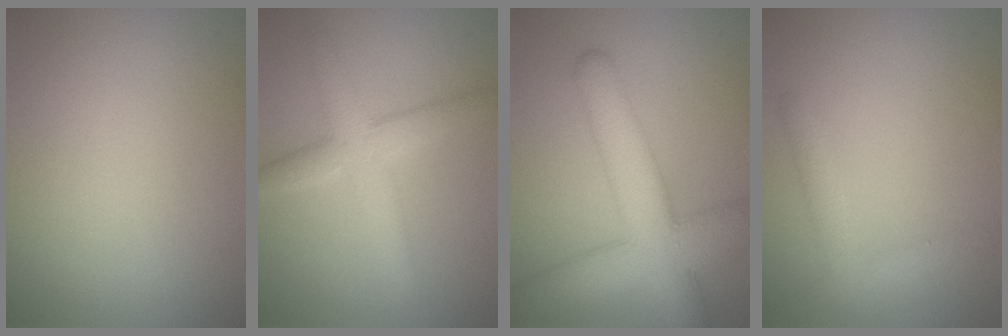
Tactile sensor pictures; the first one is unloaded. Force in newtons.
{"total": 4.1, "press": 4.1, "slide": 0.1}
{"total": 8.7, "press": 8.7, "slide": 0.2}
{"total": 2.6, "press": 2.6, "slide": 0.0}